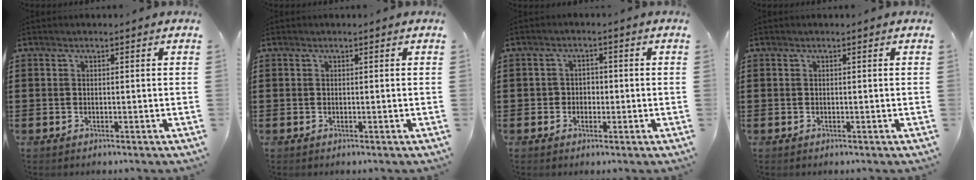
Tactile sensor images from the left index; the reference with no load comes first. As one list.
[{"total": 0.0}, {"total": 1.9, "force": [-0.6, 1.7, 0.5], "torque": [-0.017, 0.006, -0.017]}, {"total": 0.0}]